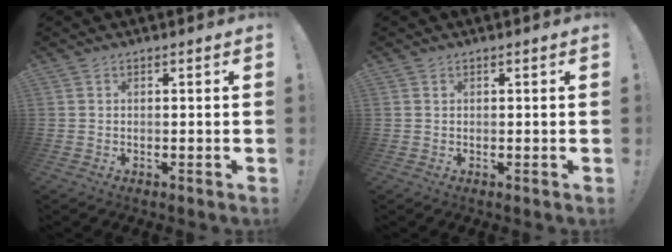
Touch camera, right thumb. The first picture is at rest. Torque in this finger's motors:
{"motor_torque": [-0.10, 0.01, 0.04, 0.29, 0.06]}